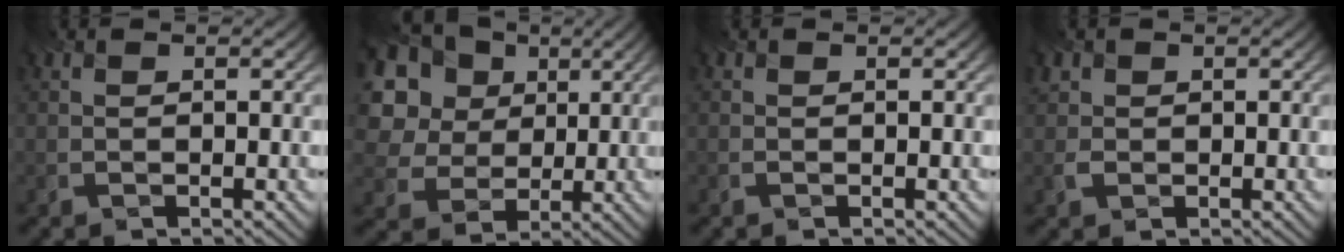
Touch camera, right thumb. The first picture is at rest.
{"total": 16.6, "force": [7.2, 12.8, 7.7], "torque": [-0.249, 0.039, 0.159]}
{"total": 0.0}
{"total": 1.8, "force": [0.2, 1.7, 0.3], "torque": [-0.010, -0.001, 0.003]}